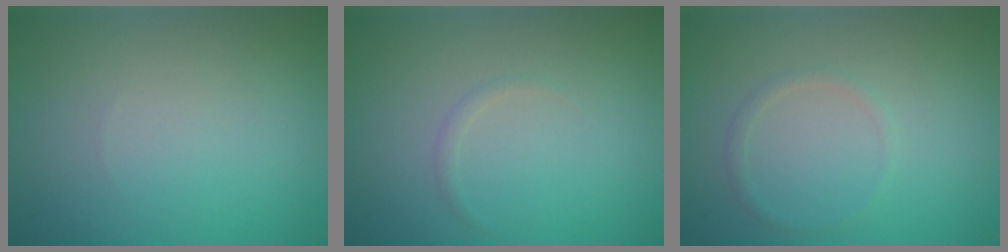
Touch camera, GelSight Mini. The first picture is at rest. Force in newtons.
{"total": 0.5, "press": 0.5, "slide": 0.0}
{"total": 0.9, "press": 0.9, "slide": 0.1}